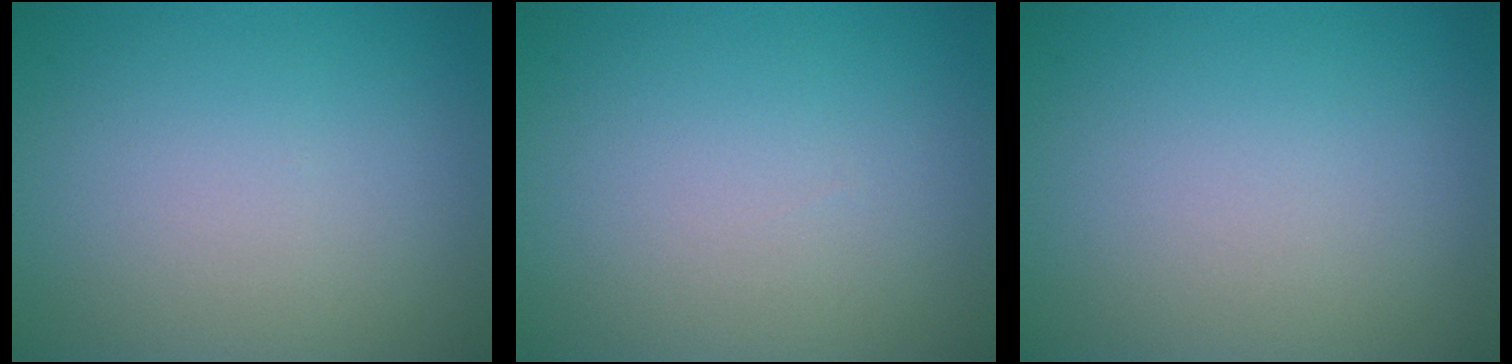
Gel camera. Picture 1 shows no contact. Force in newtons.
{"total": 0.0}
{"total": 0.0}